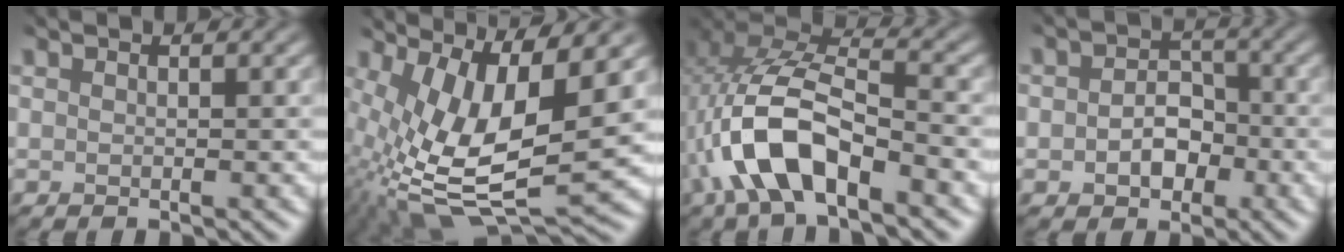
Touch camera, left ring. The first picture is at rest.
{"total": 12.5, "force": [-0.1, 4.0, 11.9], "torque": [-0.254, -0.018, 0.048]}
{"total": 8.0, "force": [-5.3, 2.7, 5.4], "torque": [-0.157, -0.010, -0.071]}
{"total": 3.4, "force": [-2.8, 1.9, 0.6], "torque": [-0.036, -0.023, -0.021]}